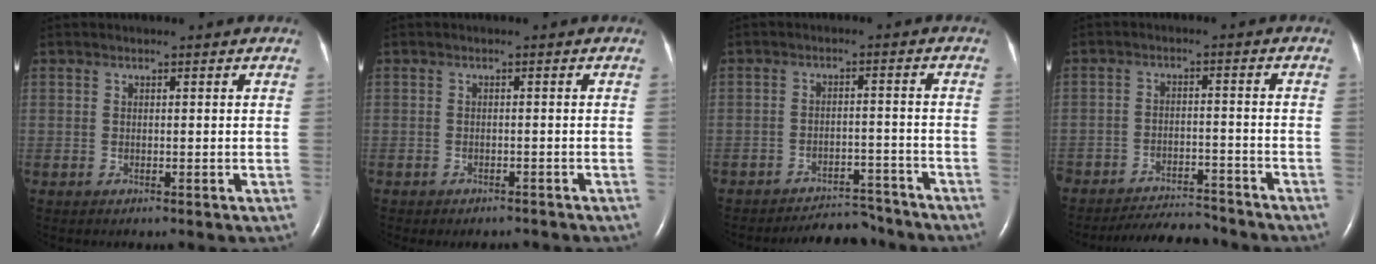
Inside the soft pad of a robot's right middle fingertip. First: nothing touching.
{"total": 2.9, "force": [-2.6, 1.1, 0.7], "torque": [-0.008, -0.002, -0.031]}
{"total": 7.3, "force": [-7.1, 1.6, 0.3], "torque": [0.000, 0.007, -0.100]}
{"total": 9.4, "force": [-9.1, 1.6, 1.8], "torque": [-0.025, -0.007, -0.134]}